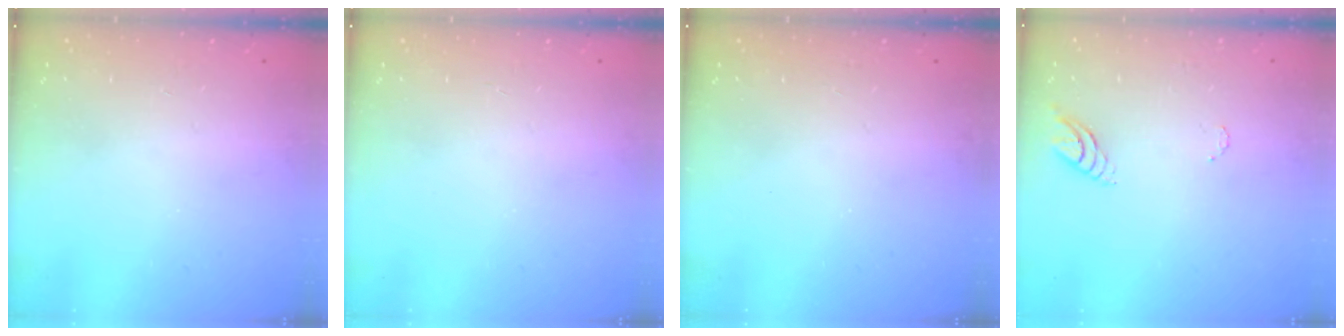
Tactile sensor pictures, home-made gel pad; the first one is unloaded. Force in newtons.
{"total": 0.0}
{"total": 0.0}
{"total": 4.9, "press": 4.9, "slide": 0.4}